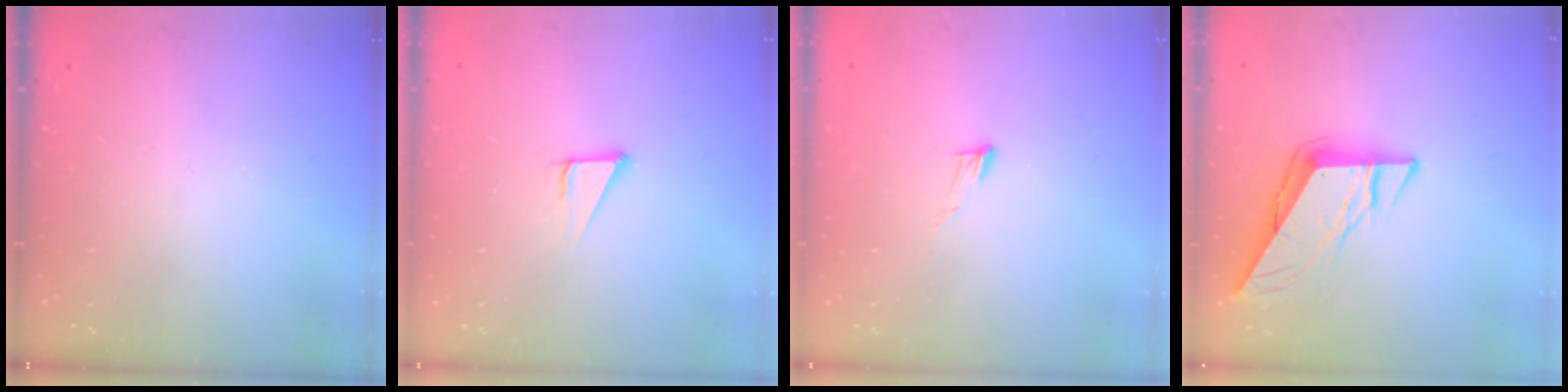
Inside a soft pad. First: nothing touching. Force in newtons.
{"total": 2.8, "press": 2.8, "slide": 0.2}
{"total": 4.0, "press": 4.0, "slide": 0.3}
{"total": 9.4, "press": 9.3, "slide": 0.7}